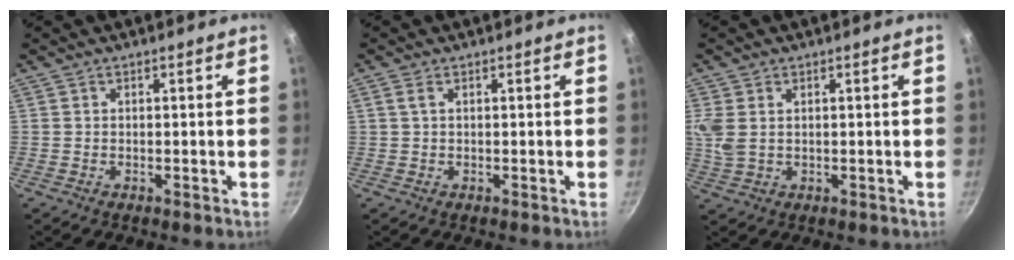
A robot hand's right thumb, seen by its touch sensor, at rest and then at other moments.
{"total": 1.2, "force": [0.4, 0.5, 1.0], "torque": [-0.021, 0.003, 0.009]}
{"total": 5.0, "force": [1.3, 3.2, 3.6], "torque": [-0.078, 0.000, 0.030]}